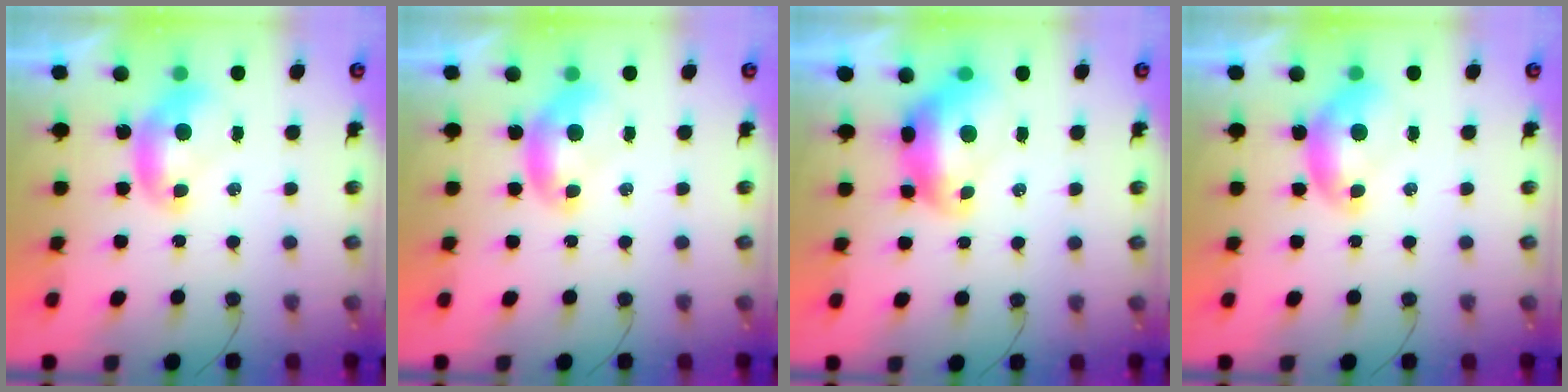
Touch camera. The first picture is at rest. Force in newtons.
{"total": 0.0}
{"total": 2.8, "press": 2.7, "slide": 0.7}
{"total": 0.0}